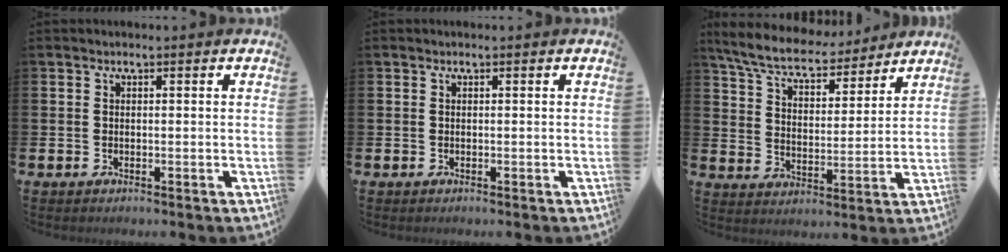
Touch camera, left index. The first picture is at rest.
{"total": 0.0}
{"total": 7.7, "force": [7.1, 1.7, 2.5], "torque": [-0.087, -0.040, 0.126]}